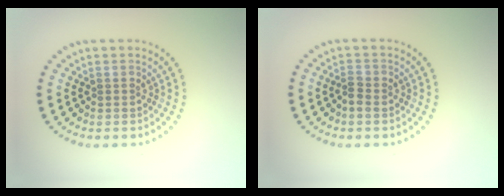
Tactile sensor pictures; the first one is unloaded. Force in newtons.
{"total": 1.3, "press": 1.3, "slide": 0.3}